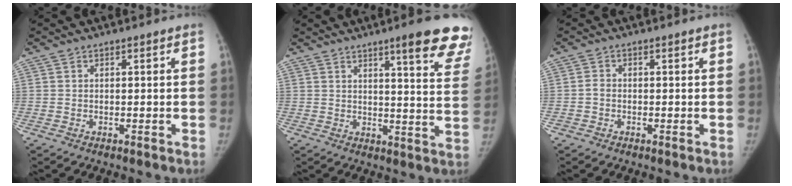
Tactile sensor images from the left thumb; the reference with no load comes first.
{"total": 14.2, "force": [10.0, 2.4, 9.8], "torque": [-0.085, -0.049, 0.107]}
{"total": 1.3, "force": [-0.5, 1.1, 0.4], "torque": [-0.002, 0.004, -0.011]}